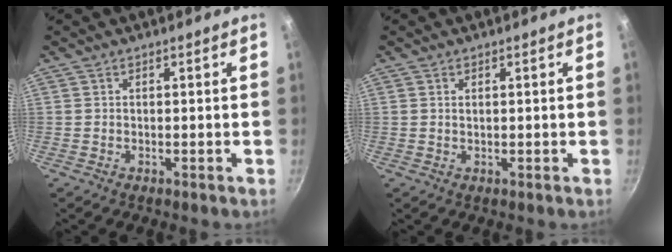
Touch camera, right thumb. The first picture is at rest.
{"total": 0.7, "force": [0.3, 0.4, 0.5], "torque": [-0.009, 0.001, 0.005]}